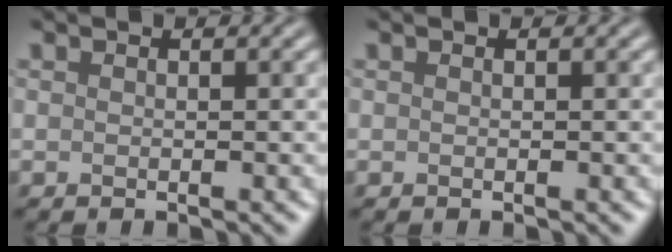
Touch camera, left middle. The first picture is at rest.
{"total": 0.0}